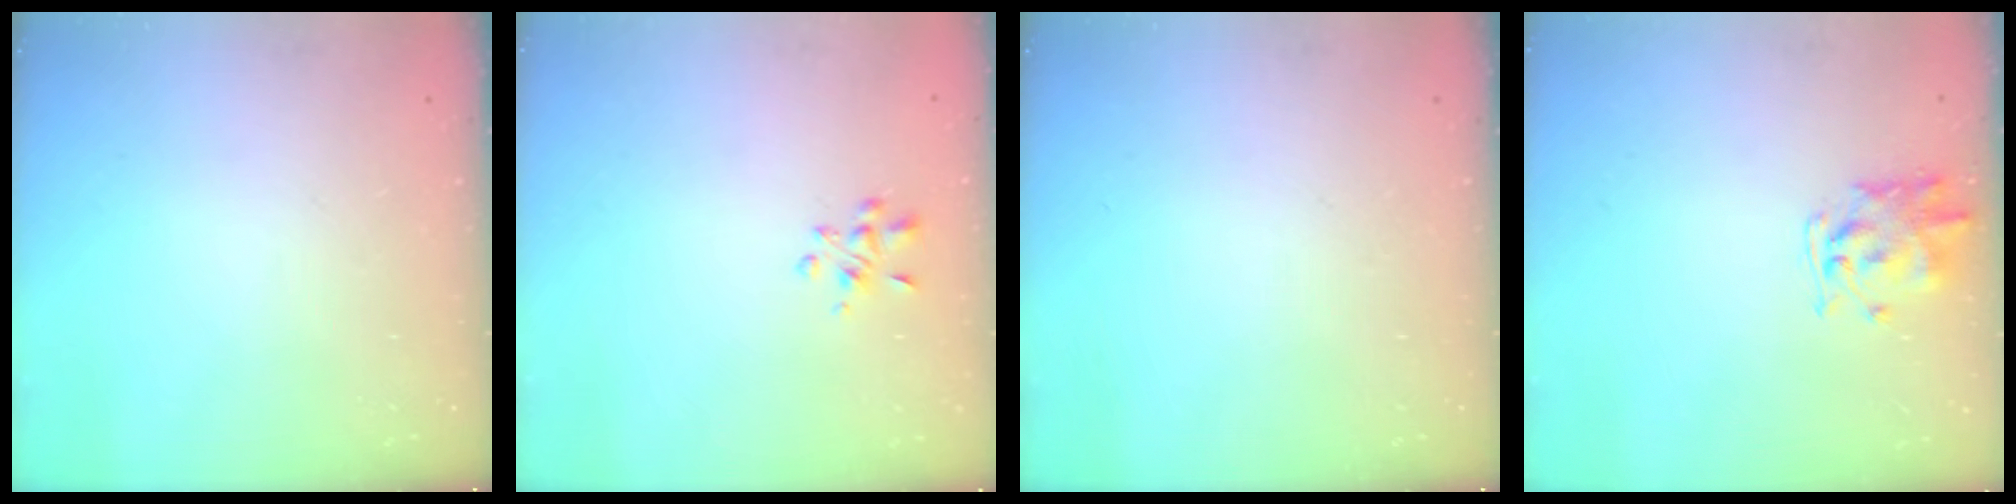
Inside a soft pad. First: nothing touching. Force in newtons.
{"total": 3.3, "press": 3.2, "slide": 1.0}
{"total": 0.0}
{"total": 1.7, "press": 1.6, "slide": 0.1}